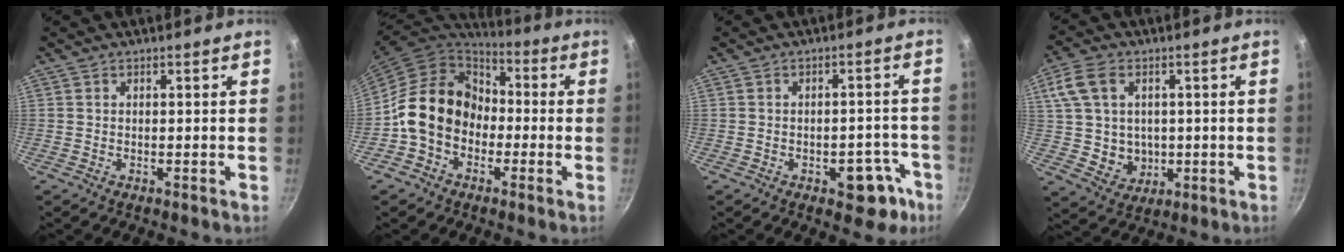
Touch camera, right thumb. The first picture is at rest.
{"total": 15.4, "force": [-2.1, 12.5, 8.8], "torque": [-0.121, 0.048, -0.051]}
{"total": 8.2, "force": [-3.9, 4.7, 5.4], "torque": [-0.017, 0.035, -0.040]}
{"total": 11.0, "force": [1.9, 8.8, 6.4], "torque": [-0.103, -0.007, 0.043]}